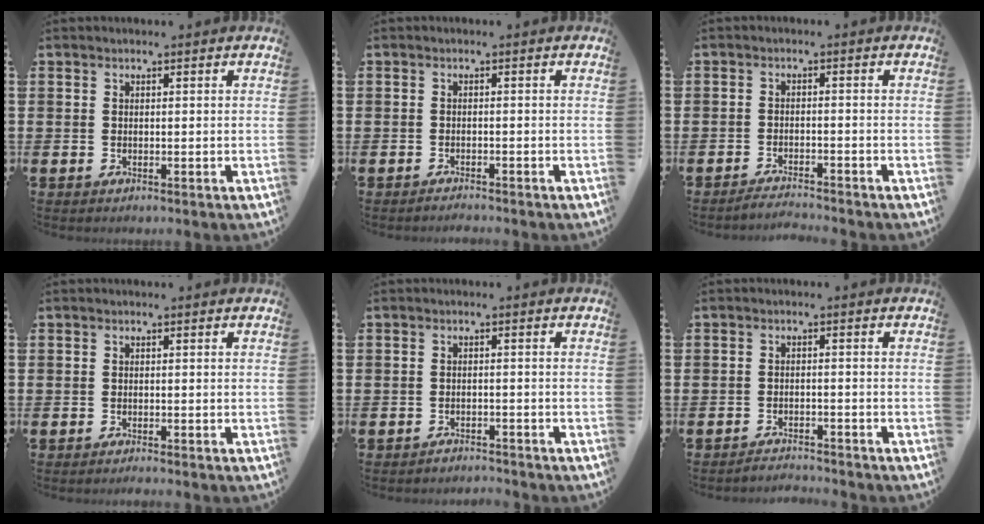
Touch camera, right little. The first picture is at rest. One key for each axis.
{"total": 1.0, "fx": -1.0, "fy": 0.0, "fz": 0.1, "tx": -0.004, "ty": -0.001, "tz": -0.021}
{"total": 1.9, "fx": -1.9, "fy": -0.2, "fz": 0.2, "tx": -0.006, "ty": 0.004, "tz": -0.038}
{"total": 0.5, "fx": -0.5, "fy": 0.0, "fz": 0.3, "tx": -0.006, "ty": -0.004, "tz": -0.008}
{"total": 1.5, "fx": -1.5, "fy": 0.0, "fz": -0.2, "tx": -0.001, "ty": 0.004, "tz": -0.033}
{"total": 1.9, "fx": -1.9, "fy": -0.1, "fz": -0.2, "tx": -0.002, "ty": 0.005, "tz": -0.041}